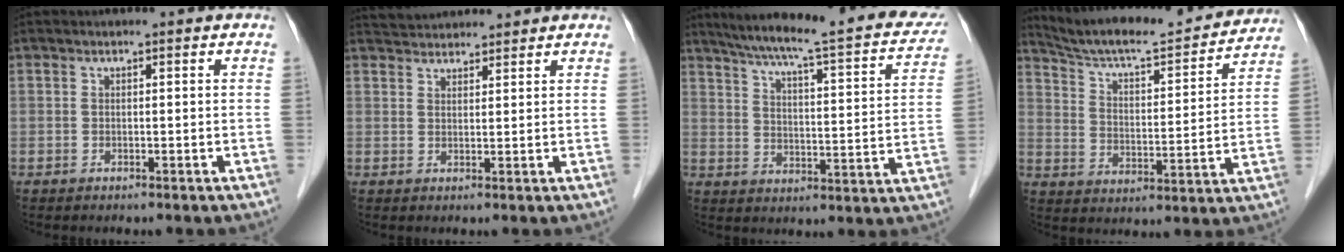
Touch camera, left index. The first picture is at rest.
{"total": 5.6, "force": [5.4, 1.0, 0.9], "torque": [-0.017, 0.037, 0.087]}
{"total": 25.4, "force": [21.2, 3.4, 13.5], "torque": [-0.205, -0.007, 0.270]}
{"total": 19.9, "force": [18.6, 2.5, 6.6], "torque": [-0.109, -0.006, 0.266]}